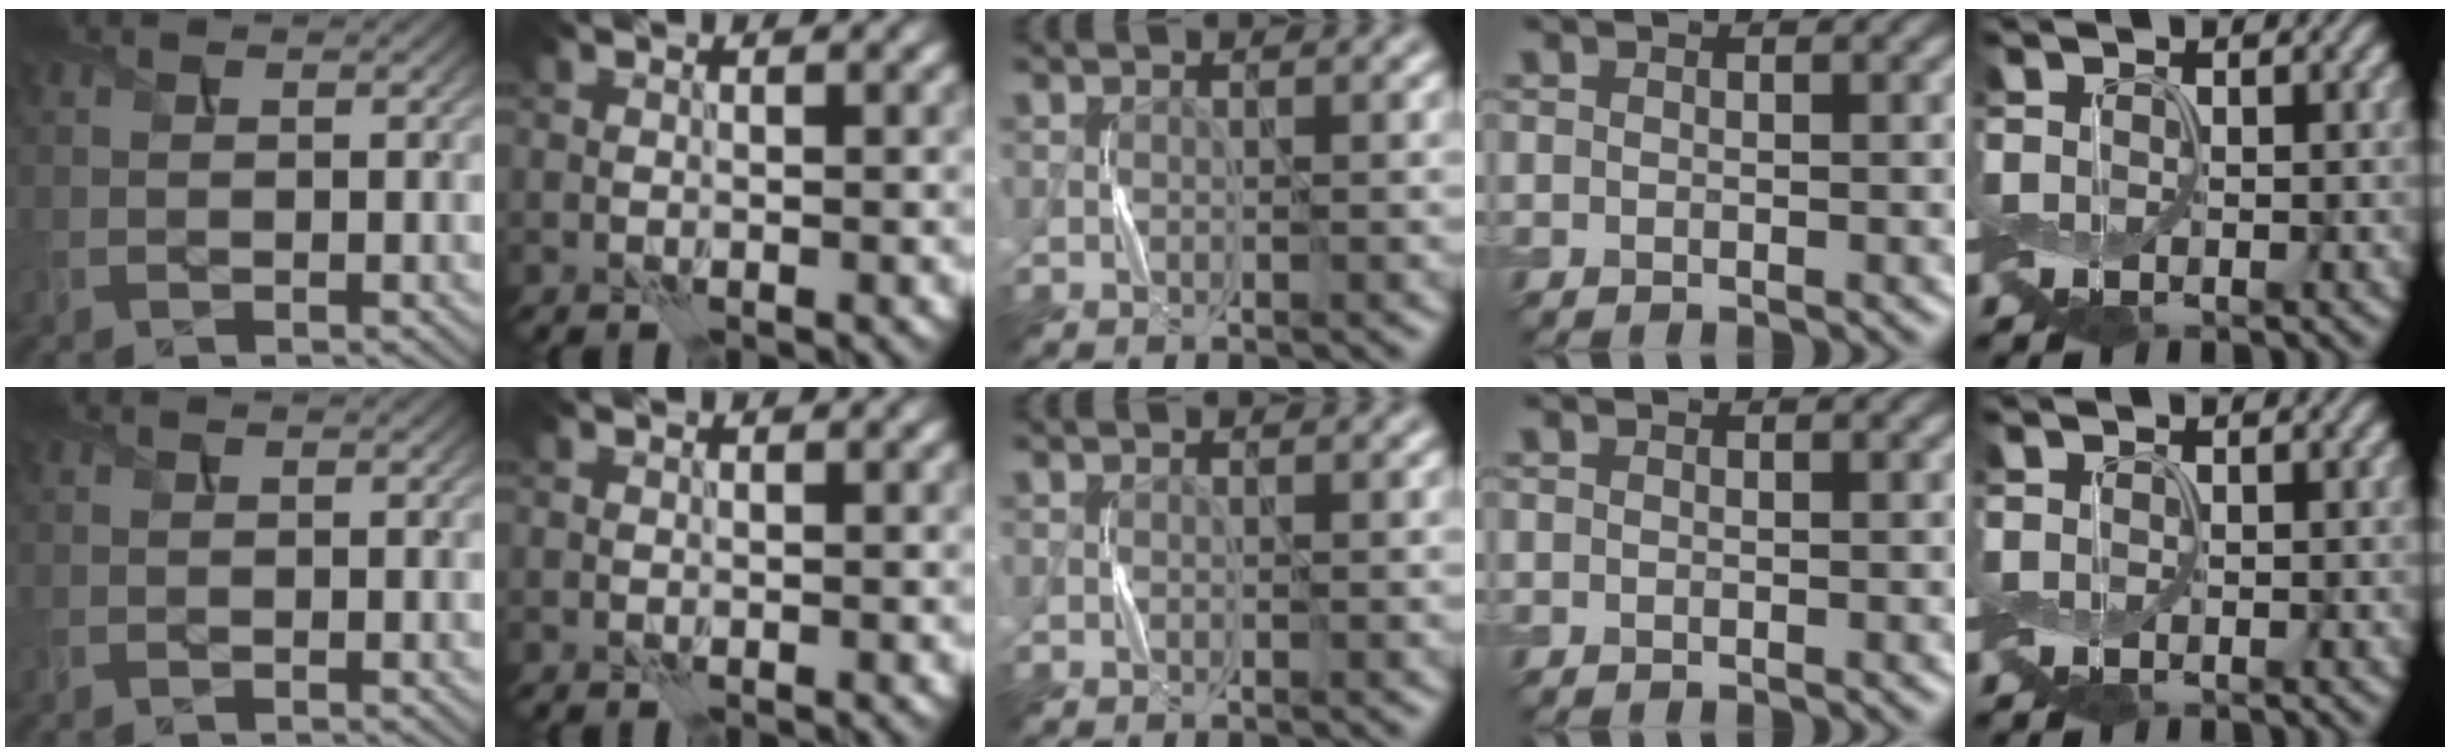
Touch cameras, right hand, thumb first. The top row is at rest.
{}